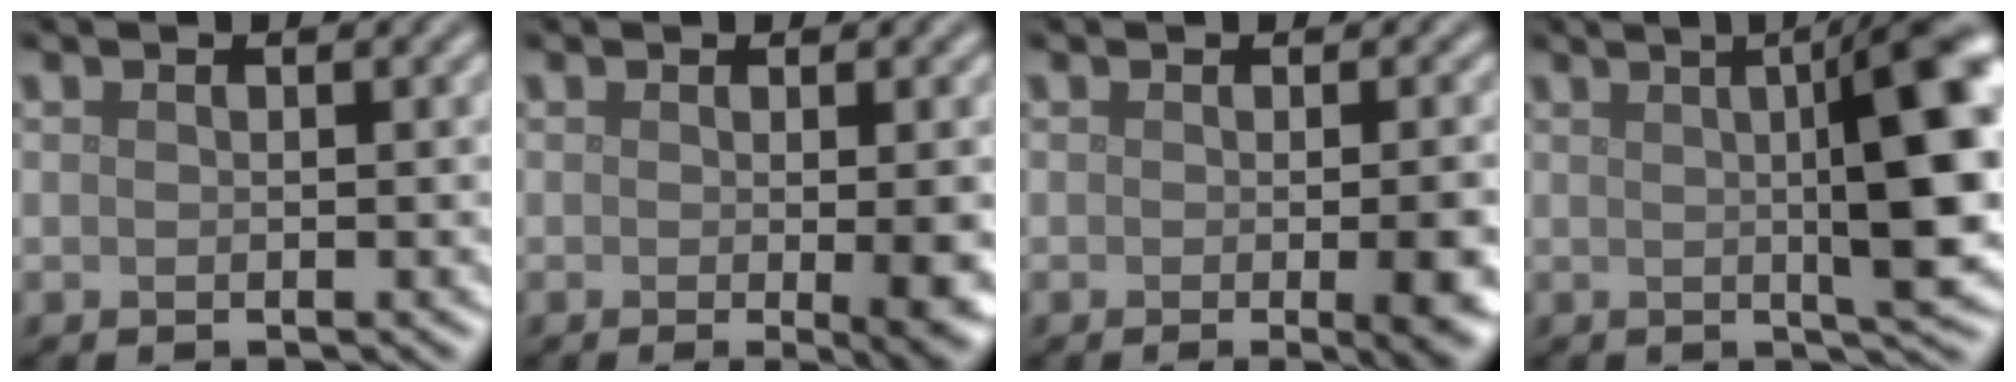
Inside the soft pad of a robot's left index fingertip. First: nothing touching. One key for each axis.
{"total": 4.9, "fx": -0.7, "fy": 1.2, "fz": 4.7, "tx": -0.060, "ty": -0.012, "tz": -0.005}
{"total": 6.1, "fx": -1.1, "fy": 2.0, "fz": 5.6, "tx": -0.051, "ty": -0.010, "tz": -0.009}
{"total": 11.5, "fx": 1.3, "fy": 2.8, "fz": 11.1, "tx": -0.119, "ty": 0.010, "tz": 0.018}